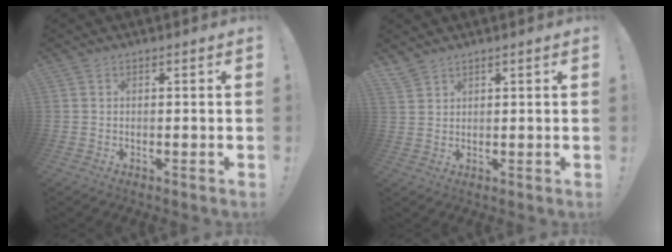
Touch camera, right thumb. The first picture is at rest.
{"total": 2.9, "force": [2.7, 0.9, 0.9], "torque": [-0.015, -0.017, 0.051]}